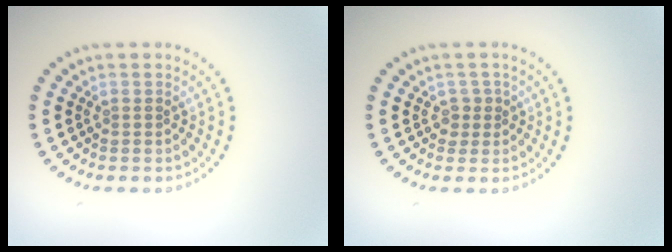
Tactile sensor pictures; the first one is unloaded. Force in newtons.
{"total": 1.4, "press": 1.1, "slide": 0.9}